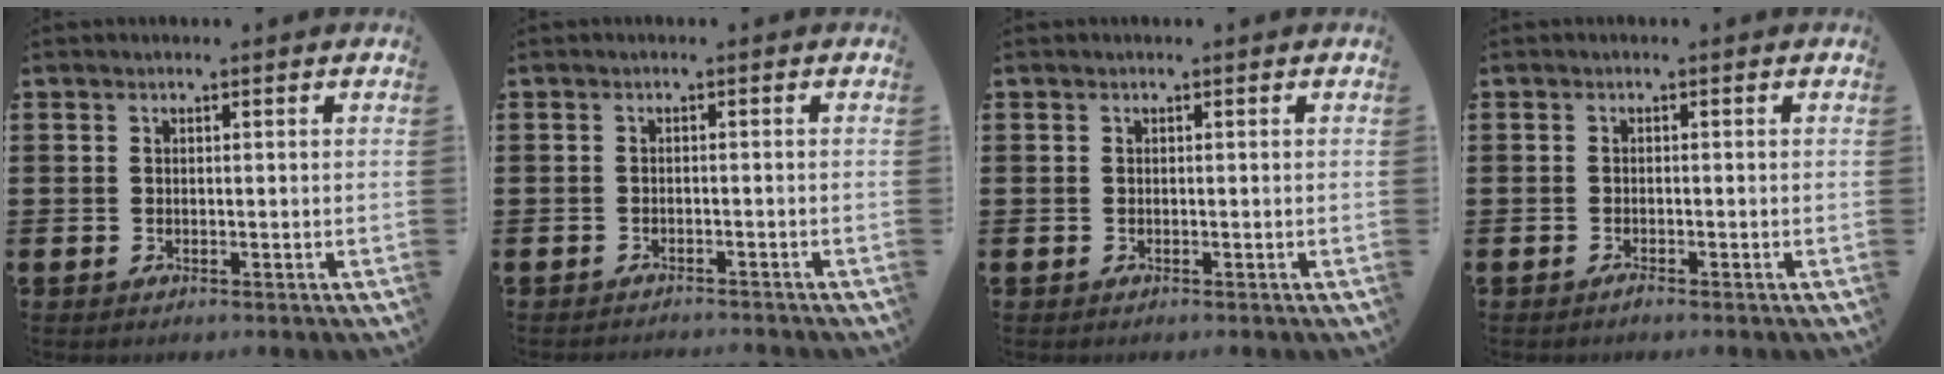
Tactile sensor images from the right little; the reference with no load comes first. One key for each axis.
{"total": 1.0, "fx": -1.0, "fy": -0.1, "fz": -0.1, "tx": 0.000, "ty": 0.001, "tz": -0.021}
{"total": 0.0}
{"total": 0.7, "fx": -0.5, "fy": 0.1, "fz": 0.4, "tx": 0.000, "ty": -0.006, "tz": -0.012}